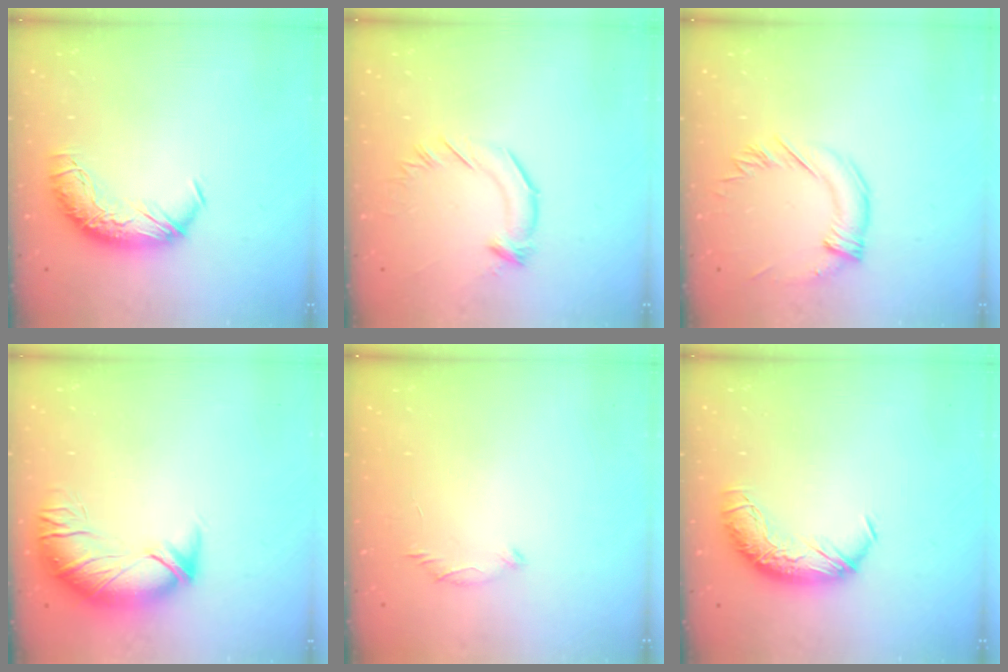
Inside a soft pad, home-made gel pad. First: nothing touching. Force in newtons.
{"total": 3.0, "press": 3.0, "slide": 0.5}
{"total": 1.6, "press": 1.0, "slide": 1.2}
{"total": 2.7, "press": 1.2, "slide": 2.5}
{"total": 7.4, "press": 7.4, "slide": 0.9}
{"total": 0.0}